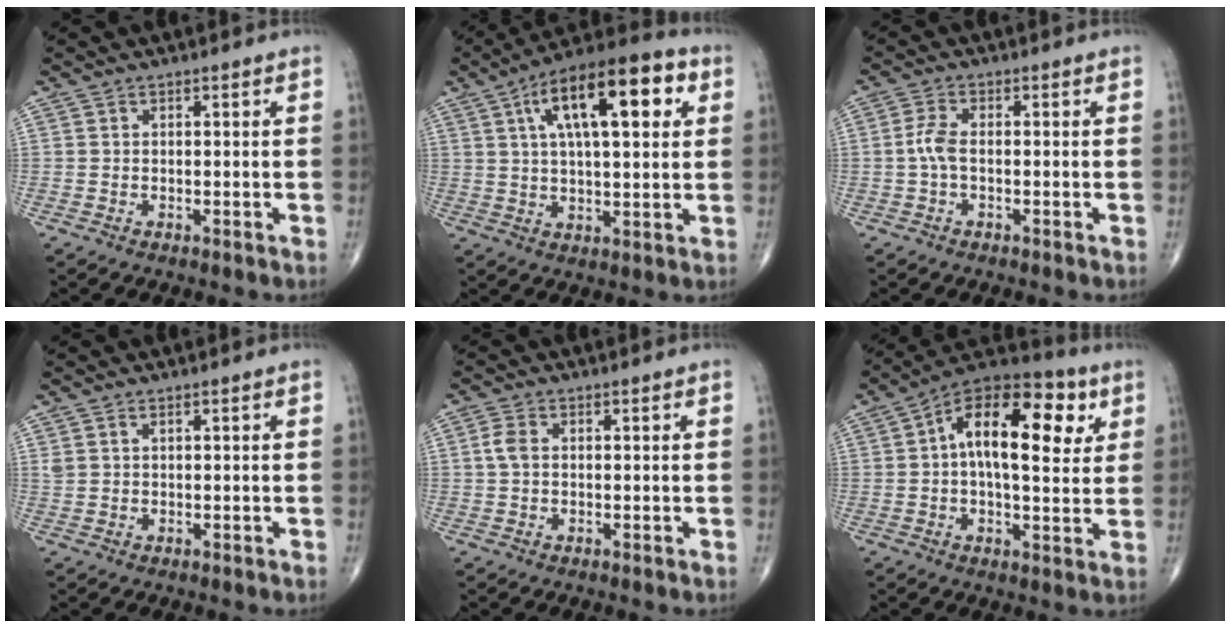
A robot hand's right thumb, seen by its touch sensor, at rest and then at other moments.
{"total": 19.3, "force": [6.5, 7.5, 16.6], "torque": [-0.247, 0.012, 0.094]}
{"total": 3.1, "force": [-0.5, 1.2, 2.8], "torque": [-0.065, 0.003, -0.014]}
{"total": 1.3, "force": [0.8, 0.6, 0.8], "torque": [-0.018, 0.006, 0.020]}
{"total": 2.5, "force": [0.3, 1.6, 1.9], "torque": [-0.045, 0.008, 0.004]}
{"total": 18.9, "force": [4.5, 9.4, 15.8], "torque": [-0.217, 0.019, 0.054]}